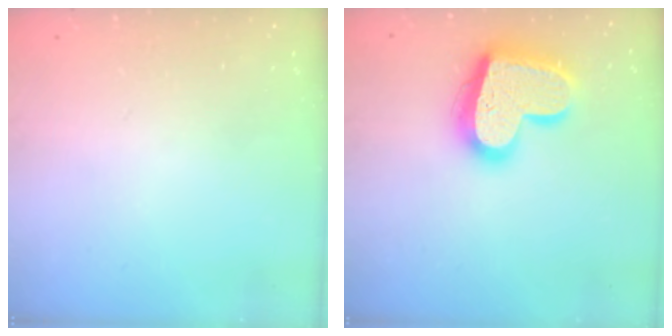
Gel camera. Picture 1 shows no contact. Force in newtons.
{"total": 20.4, "press": 20.3, "slide": 1.7}